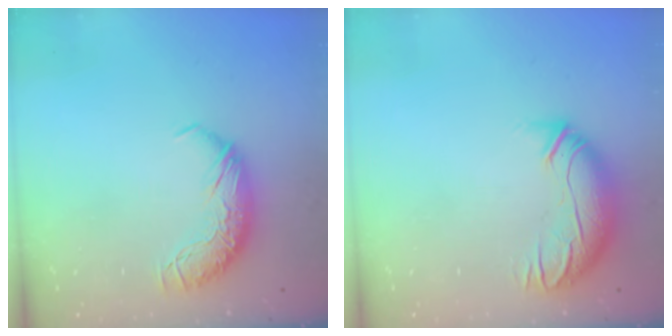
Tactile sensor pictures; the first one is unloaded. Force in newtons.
{"total": 3.2, "press": 1.5, "slide": 2.8}